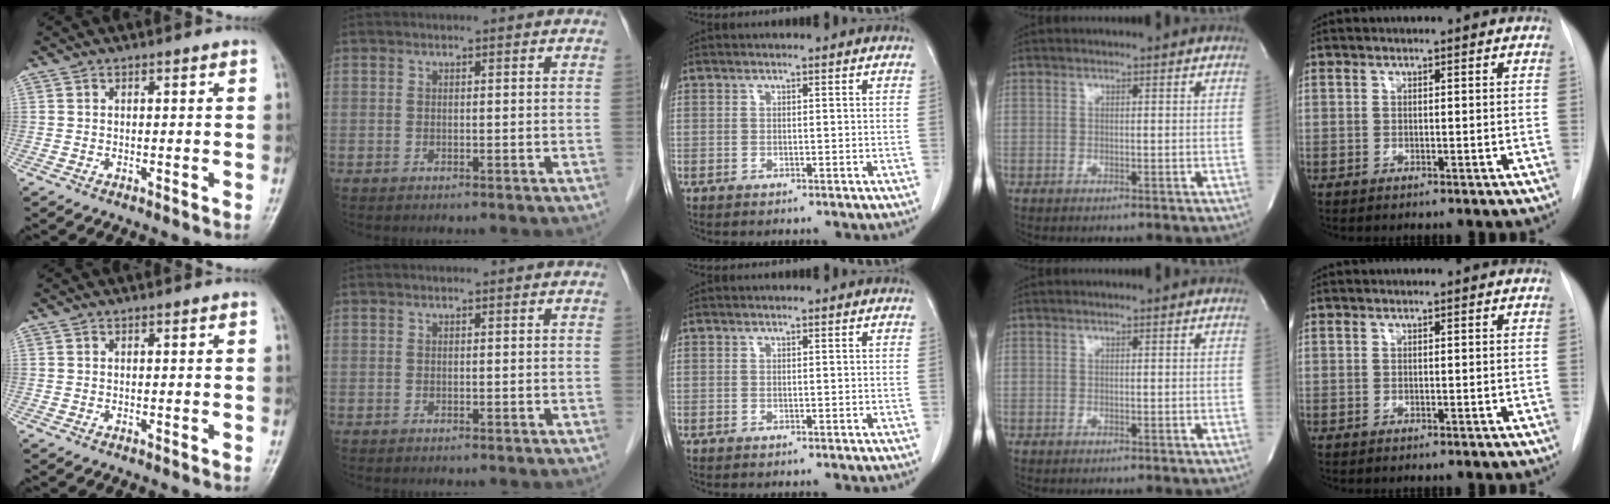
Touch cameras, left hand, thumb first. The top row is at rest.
{}